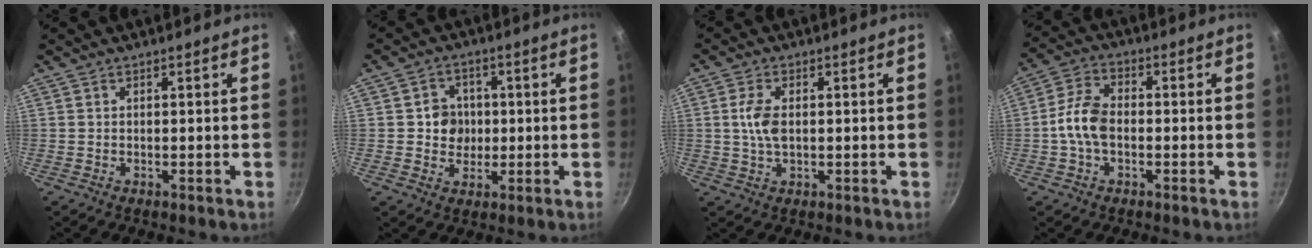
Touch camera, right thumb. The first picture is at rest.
{"total": 5.9, "force": [0.1, 5.5, 2.2], "torque": [0.000, 0.003, -0.003]}
{"total": 5.1, "force": [0.4, 2.7, 4.2], "torque": [-0.084, 0.005, 0.006]}
{"total": 7.6, "force": [-1.2, 4.7, 5.8], "torque": [-0.111, 0.031, -0.032]}